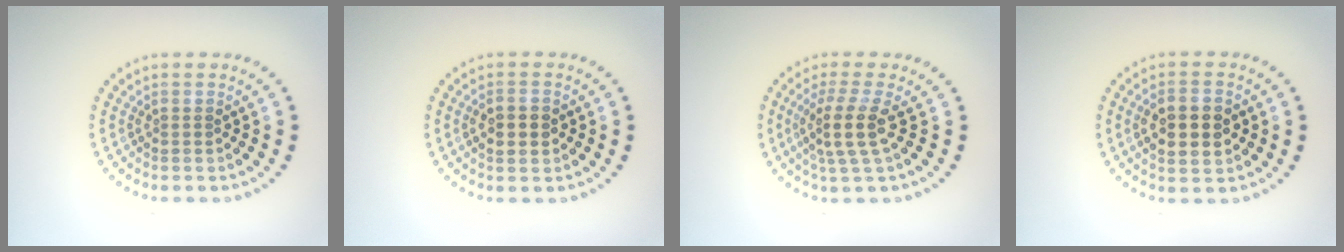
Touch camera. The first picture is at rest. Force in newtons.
{"total": 2.2, "press": 2.2, "slide": 0.1}
{"total": 3.5, "press": 2.7, "slide": 2.2}
{"total": 4.3, "press": 4.3, "slide": 0.2}